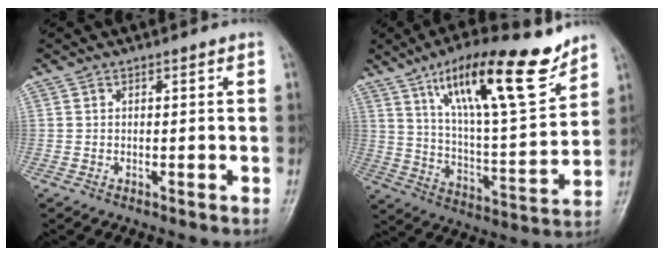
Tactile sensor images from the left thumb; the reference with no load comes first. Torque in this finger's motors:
{"motor_torque": [1.48, 1.52, 1.51, -1.27, 0.30]}